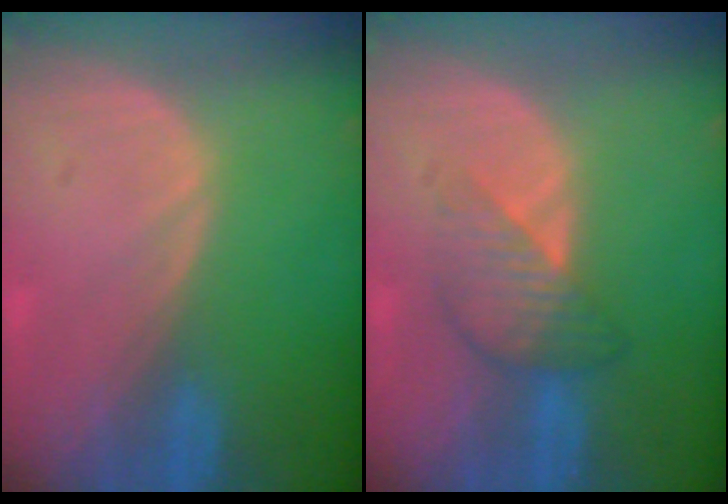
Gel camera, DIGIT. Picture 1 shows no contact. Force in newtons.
{"total": 4.6, "press": 4.6, "slide": 0.2}